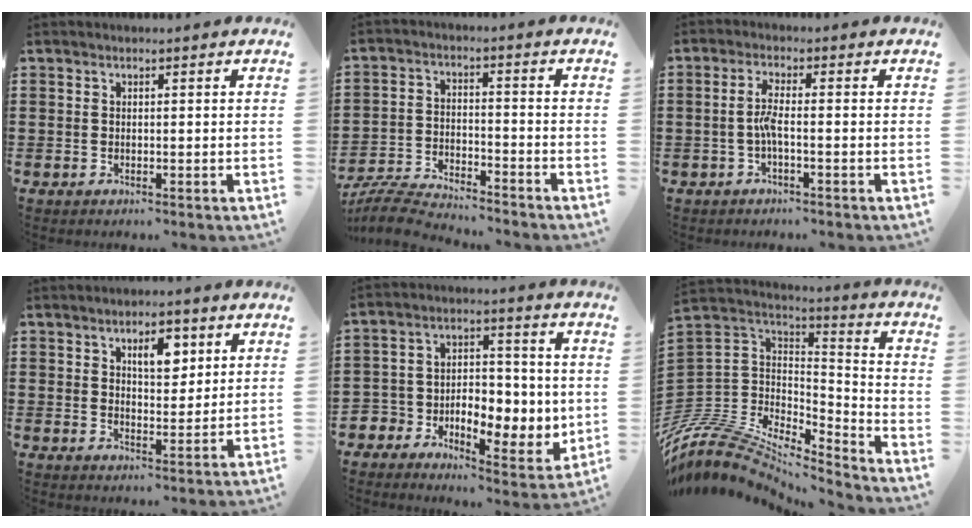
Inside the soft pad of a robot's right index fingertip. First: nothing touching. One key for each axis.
{"total": 6.5, "fx": -6.4, "fy": 0.2, "fz": 1.2, "tx": -0.034, "ty": 0.002, "tz": -0.128}
{"total": 3.2, "fx": -1.1, "fy": 0.4, "fz": 3.0, "tx": -0.072, "ty": -0.005, "tz": -0.026}
{"total": 5.2, "fx": 2.5, "fy": 2.5, "fz": 3.8, "tx": -0.051, "ty": 0.000, "tz": 0.035}
{"total": 6.1, "fx": -0.9, "fy": 5.3, "fz": 2.9, "tx": -0.062, "ty": -0.004, "tz": -0.017}
{"total": 9.8, "fx": -8.1, "fy": 4.7, "fz": 3.1, "tx": -0.091, "ty": 0.004, "tz": -0.164}